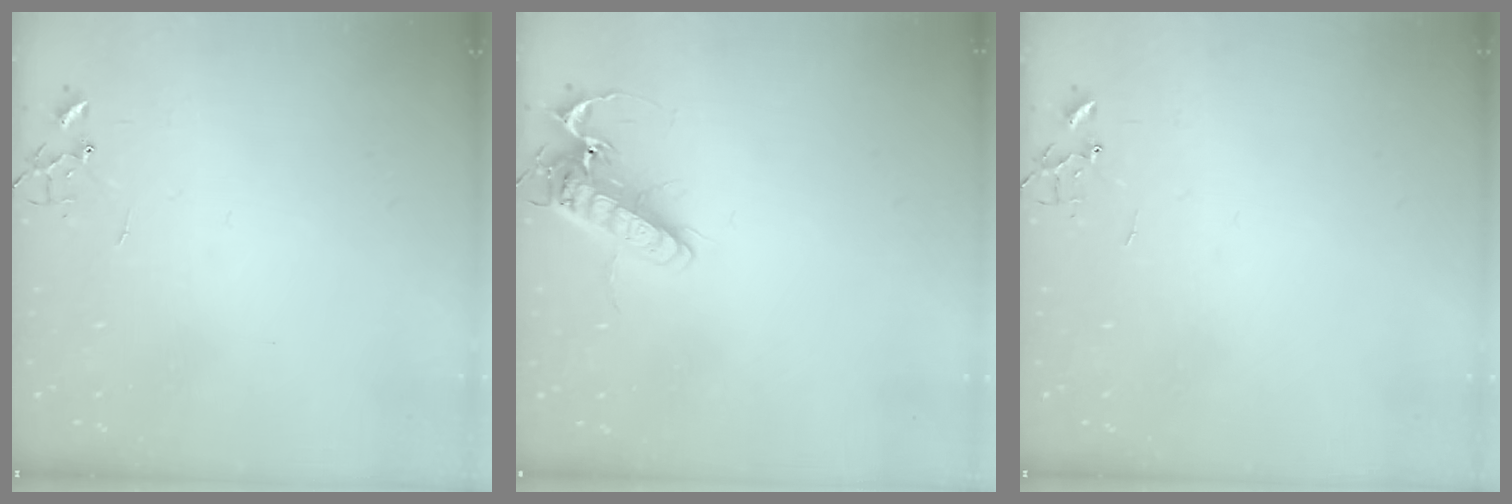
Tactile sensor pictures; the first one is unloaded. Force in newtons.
{"total": 14.8, "press": 14.6, "slide": 2.4}
{"total": 0.0}